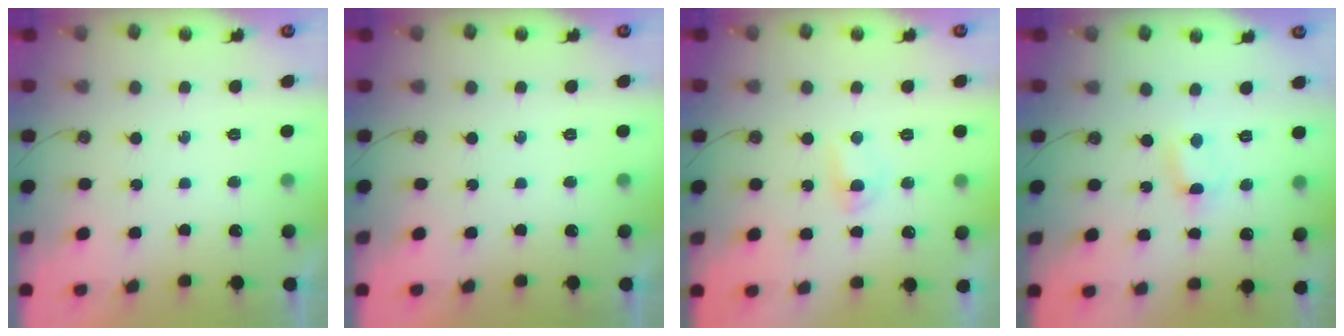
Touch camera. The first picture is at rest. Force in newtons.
{"total": 0.0}
{"total": 4.5, "press": 4.5, "slide": 0.6}
{"total": 0.5, "press": 0.2, "slide": 0.5}